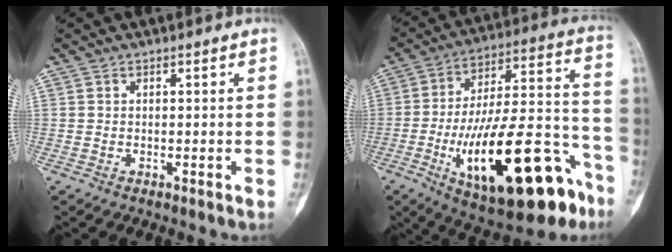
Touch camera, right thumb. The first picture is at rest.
{"total": 29.3, "force": [-13.0, 10.6, 24.0], "torque": [-0.355, 0.066, -0.187]}